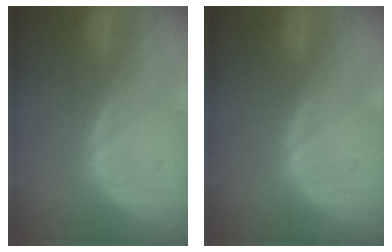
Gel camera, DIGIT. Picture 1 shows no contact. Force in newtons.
{"total": 0.0}